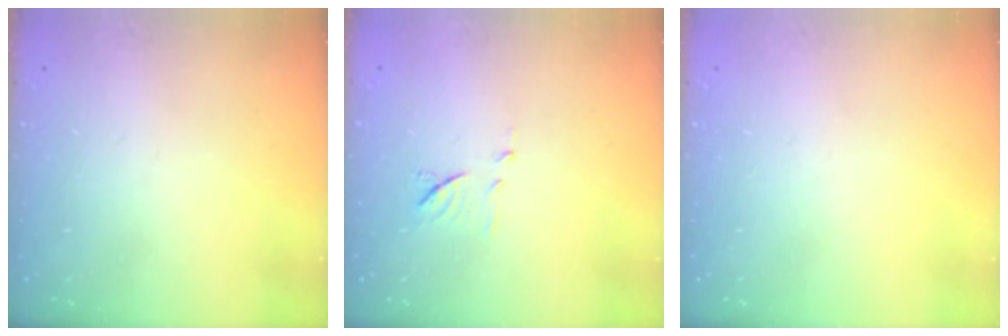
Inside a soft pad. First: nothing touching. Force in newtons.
{"total": 7.0, "press": 7.0, "slide": 0.6}
{"total": 0.0}